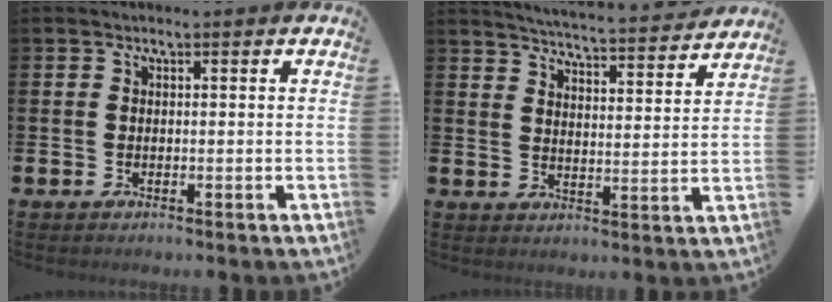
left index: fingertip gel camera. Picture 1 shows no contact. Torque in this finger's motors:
{"motor_torque": [0.94, -1.21, 0.32, 0.05]}